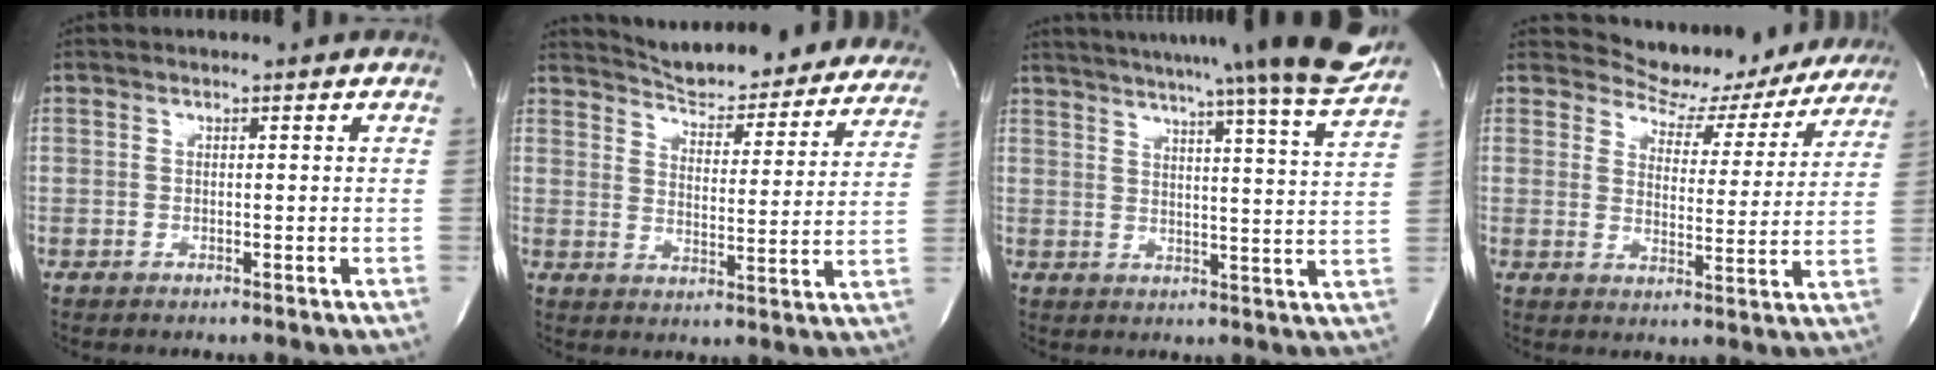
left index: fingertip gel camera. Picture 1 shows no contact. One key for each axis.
{"total": 21.7, "fx": 20.3, "fy": 5.3, "fz": 5.5, "tx": -0.070, "ty": -0.041, "tz": 0.250}
{"total": 24.5, "fx": 21.8, "fy": -1.5, "fz": 11.2, "tx": -0.179, "ty": -0.056, "tz": 0.274}
{"total": 12.4, "fx": 11.7, "fy": 4.2, "fz": 0.6, "tx": 0.006, "ty": -0.017, "tz": 0.130}